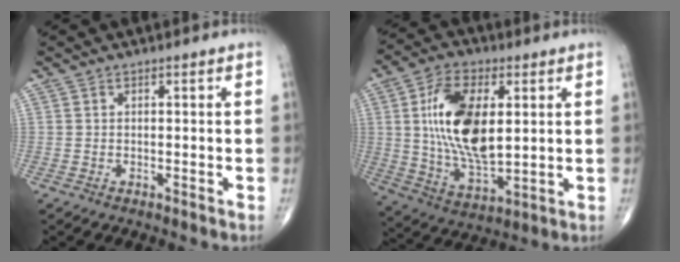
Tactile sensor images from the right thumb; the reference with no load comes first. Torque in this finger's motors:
{"motor_torque": [2.45, 2.55, 1.75, 0.28, 0.21]}